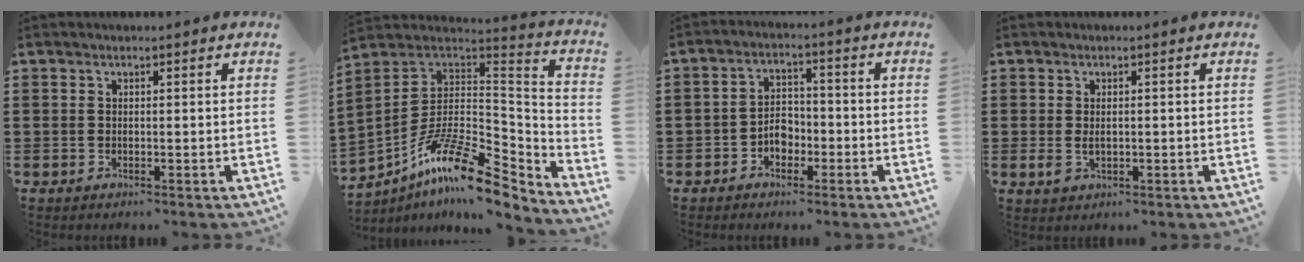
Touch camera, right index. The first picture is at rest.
{"total": 15.1, "force": [-9.6, 5.0, 10.6], "torque": [-0.193, 0.014, -0.175]}
{"total": 3.7, "force": [-1.8, 2.7, 1.8], "torque": [-0.039, 0.007, -0.036]}
{"total": 1.8, "force": [-0.1, 1.2, 1.4], "torque": [-0.030, 0.003, -0.002]}